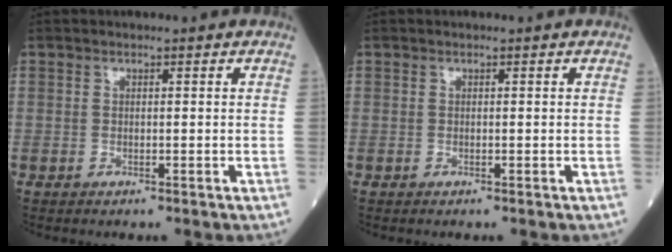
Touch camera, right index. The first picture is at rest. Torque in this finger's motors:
{"motor_torque": [0.01, 0.01, 0.02, 0.00]}